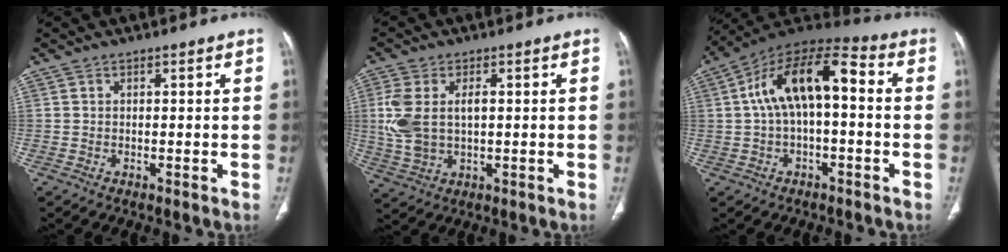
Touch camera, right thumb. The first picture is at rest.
{"total": 9.8, "force": [0.9, 5.9, 7.8], "torque": [-0.178, 0.005, 0.027]}
{"total": 15.1, "force": [1.1, 7.2, 13.2], "torque": [-0.224, 0.051, 0.008]}